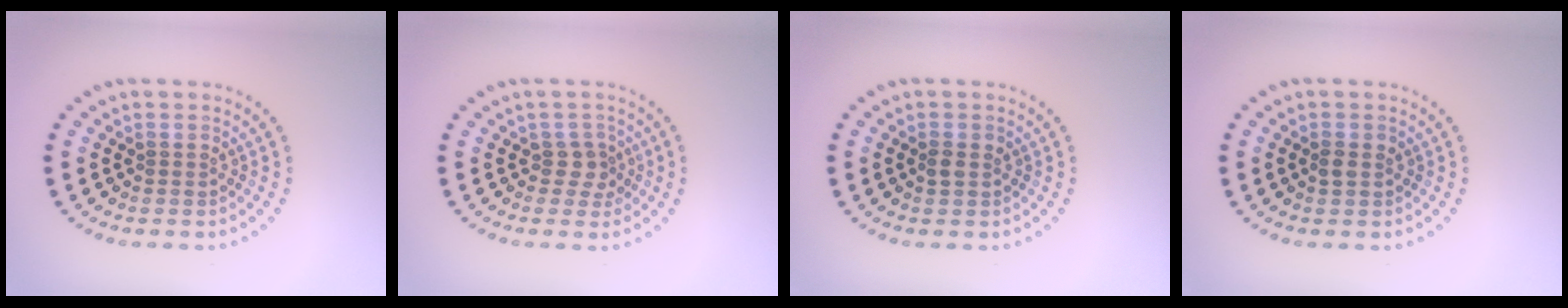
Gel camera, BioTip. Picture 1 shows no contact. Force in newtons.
{"total": 1.7, "press": 1.4, "slide": 1.0}
{"total": 1.0, "press": 1.0, "slide": 0.1}
{"total": 1.0, "press": 1.0, "slide": 0.1}